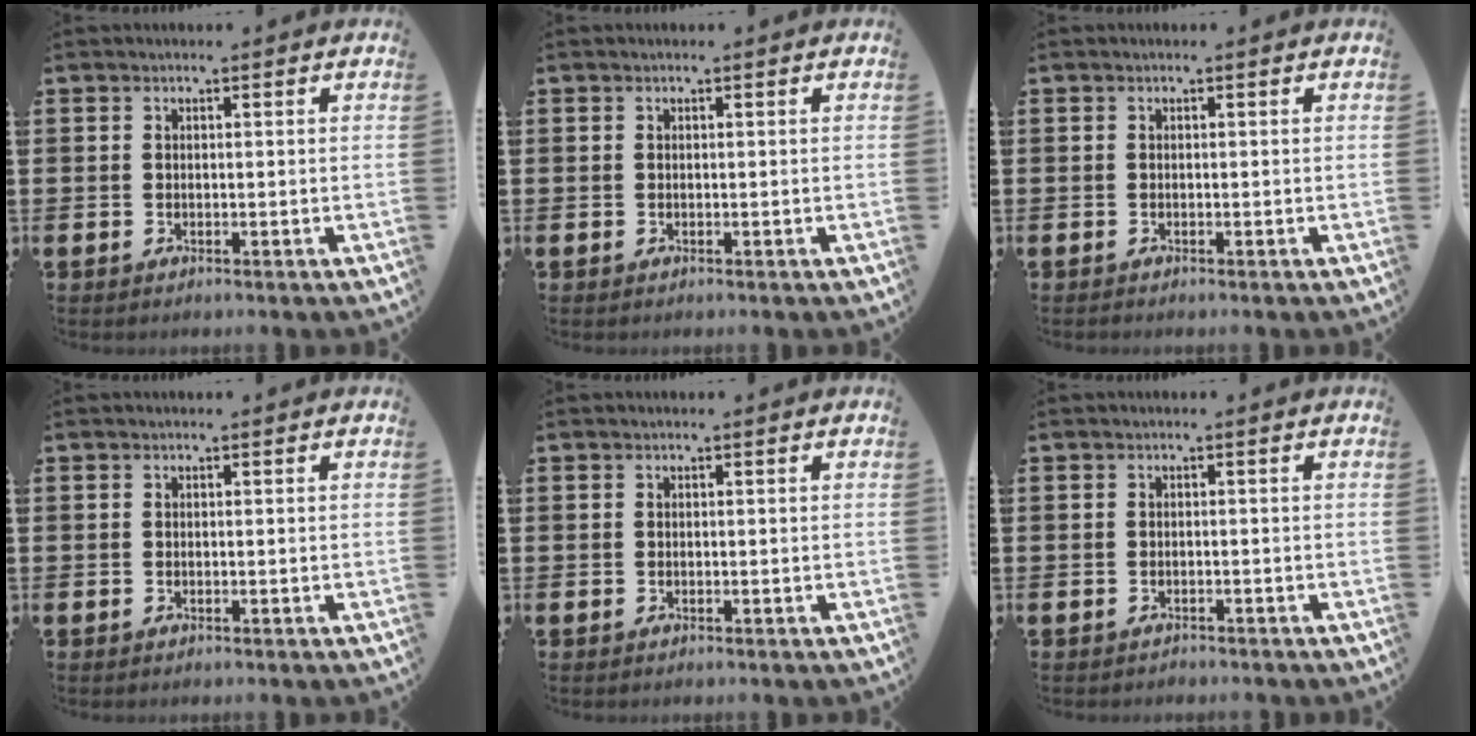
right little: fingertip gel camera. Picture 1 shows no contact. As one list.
[{"total": 0.0}, {"total": 0.0}, {"total": 0.0}, {"total": 0.0}, {"total": 0.5, "force": [-0.5, 0.1, 0.0], "torque": [-0.002, -0.002, -0.011]}]